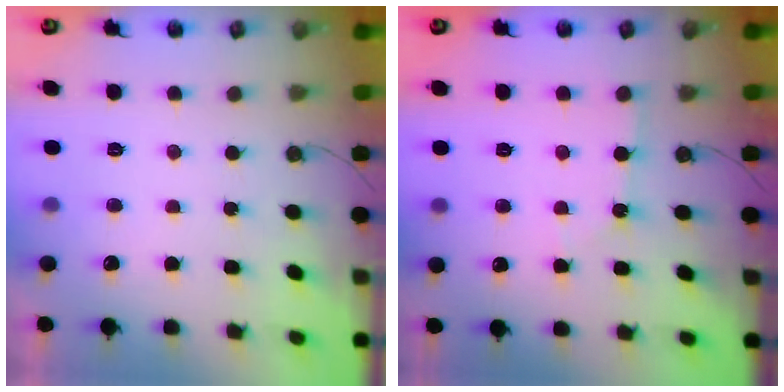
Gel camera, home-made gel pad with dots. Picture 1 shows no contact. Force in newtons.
{"total": 2.0, "press": 2.0, "slide": 0.3}